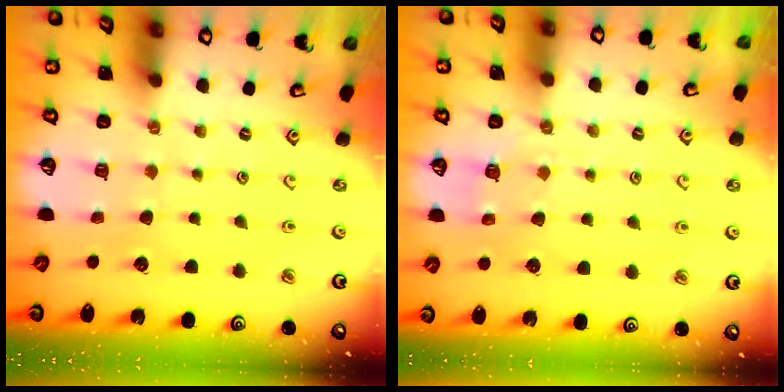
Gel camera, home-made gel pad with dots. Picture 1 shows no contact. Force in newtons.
{"total": 3.0, "press": 2.6, "slide": 1.5}